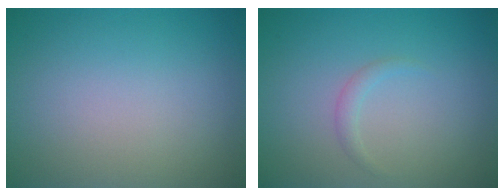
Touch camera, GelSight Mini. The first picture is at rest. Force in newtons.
{"total": 0.9, "press": 0.9, "slide": 0.0}